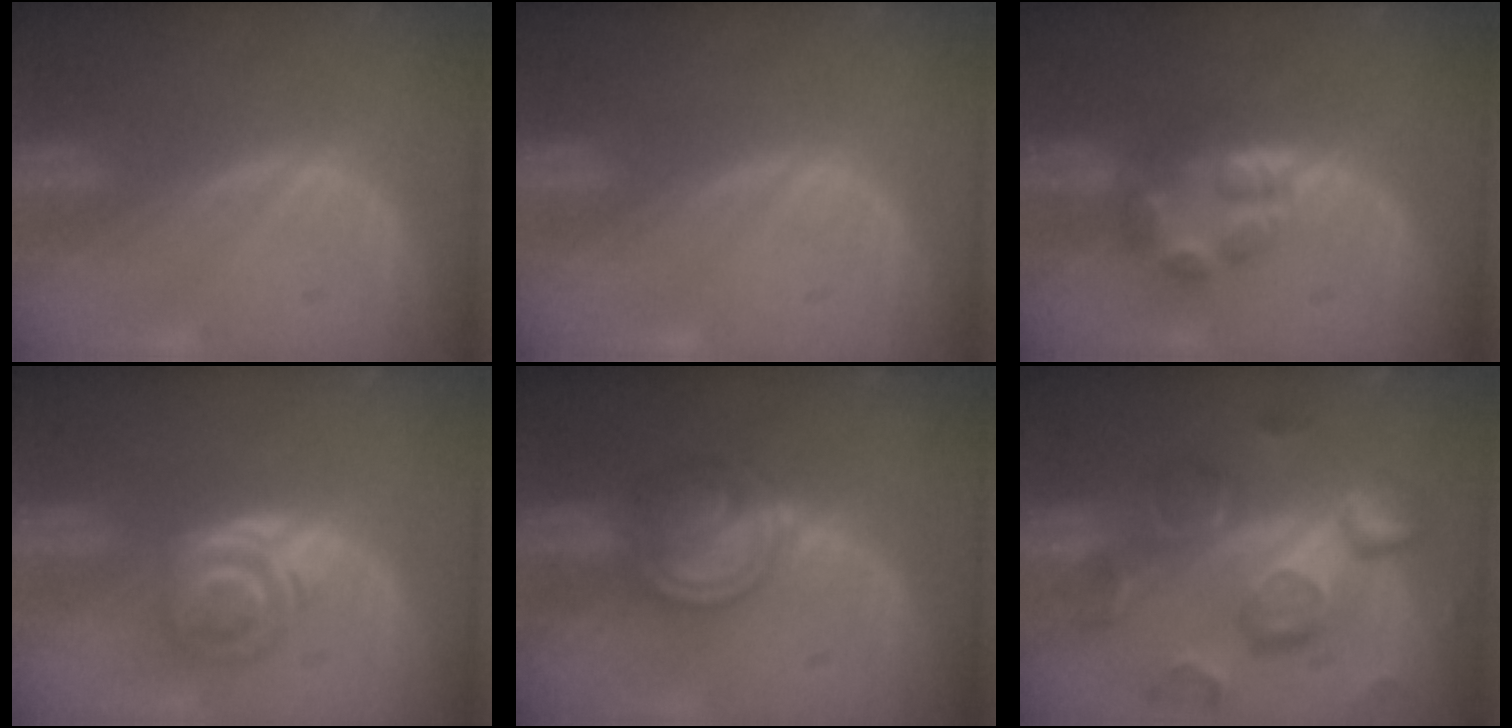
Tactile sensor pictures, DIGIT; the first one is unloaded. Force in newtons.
{"total": 0.0}
{"total": 5.9, "press": 5.3, "slide": 2.5}
{"total": 5.3, "press": 5.0, "slide": 1.7}
{"total": 6.1, "press": 6.0, "slide": 0.9}
{"total": 12.2, "press": 10.7, "slide": 6.0}